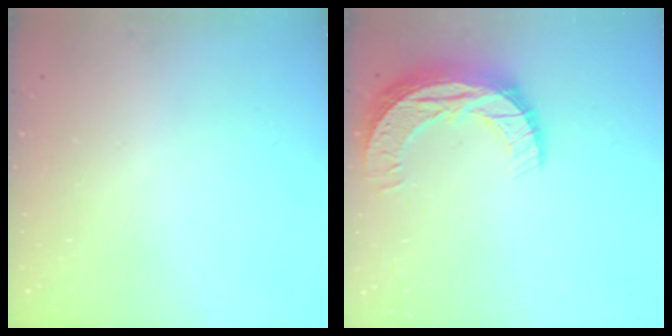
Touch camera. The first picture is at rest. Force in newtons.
{"total": 10.7, "press": 10.7, "slide": 0.8}